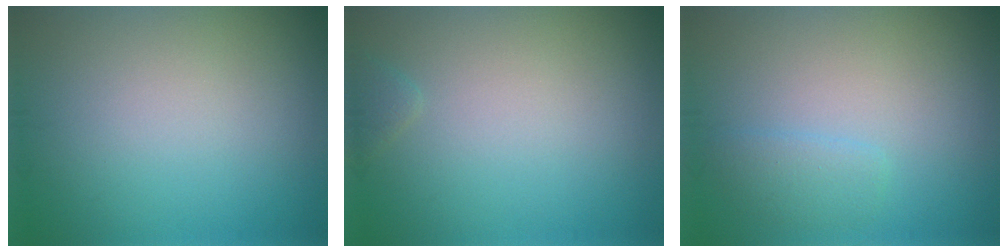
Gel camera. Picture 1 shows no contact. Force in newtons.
{"total": 0.8, "press": 0.8, "slide": 0.1}
{"total": 1.6, "press": 1.6, "slide": 0.0}